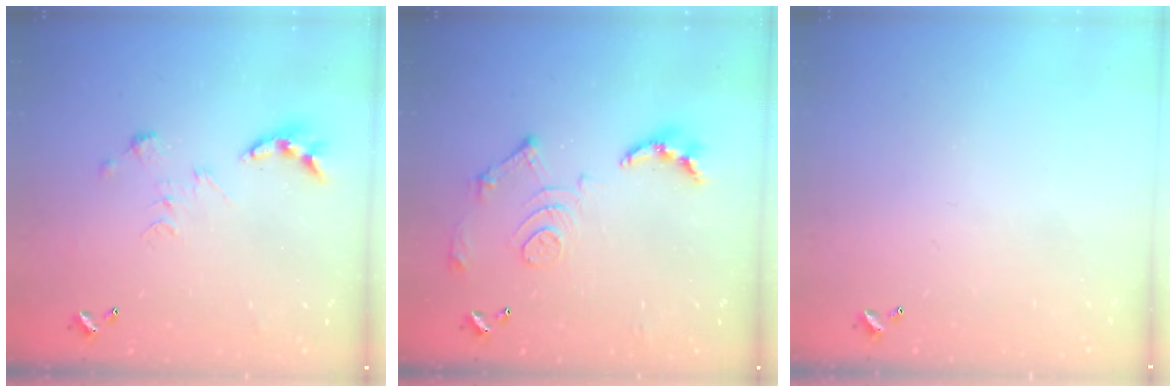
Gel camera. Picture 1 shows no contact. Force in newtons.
{"total": 14.2, "press": 14.1, "slide": 1.4}
{"total": 0.0}